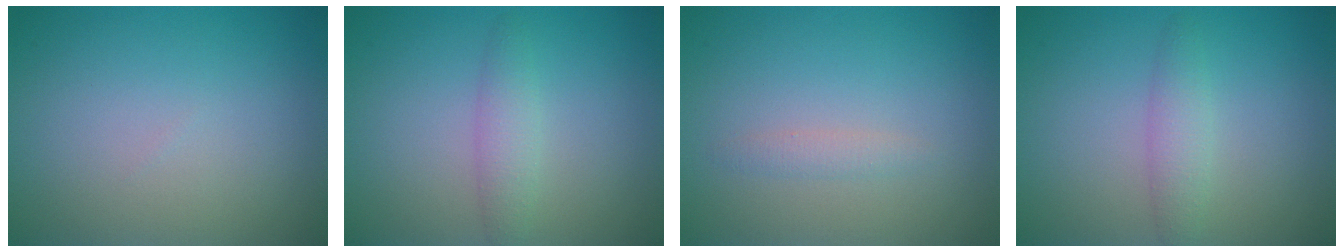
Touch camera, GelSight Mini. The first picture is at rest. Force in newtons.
{"total": 1.9, "press": 1.9, "slide": 0.0}
{"total": 0.9, "press": 0.9, "slide": 0.0}
{"total": 1.9, "press": 1.9, "slide": 0.0}